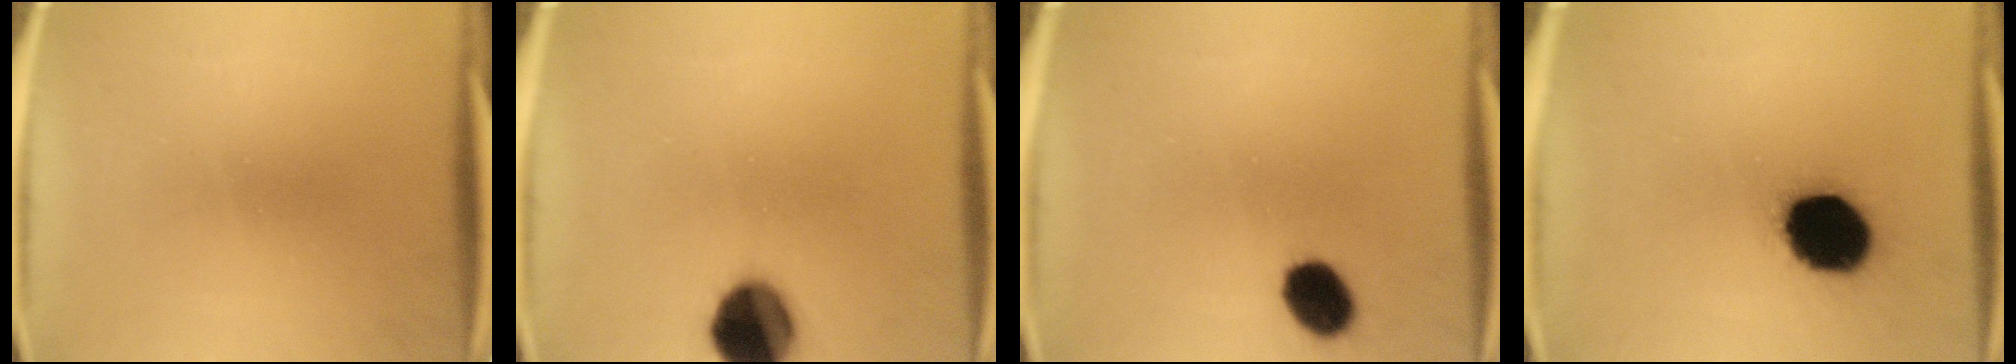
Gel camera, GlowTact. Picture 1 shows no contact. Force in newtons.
{"total": 13.5}
{"total": 7.7}
{"total": 18.9}